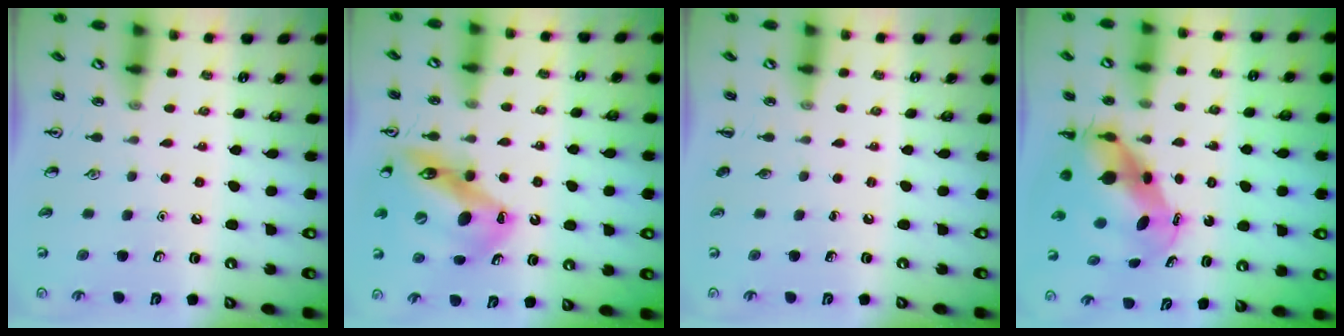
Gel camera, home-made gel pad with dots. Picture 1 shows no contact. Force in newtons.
{"total": 16.9, "press": 16.3, "slide": 4.5}
{"total": 0.0}
{"total": 7.6, "press": 7.1, "slide": 2.5}